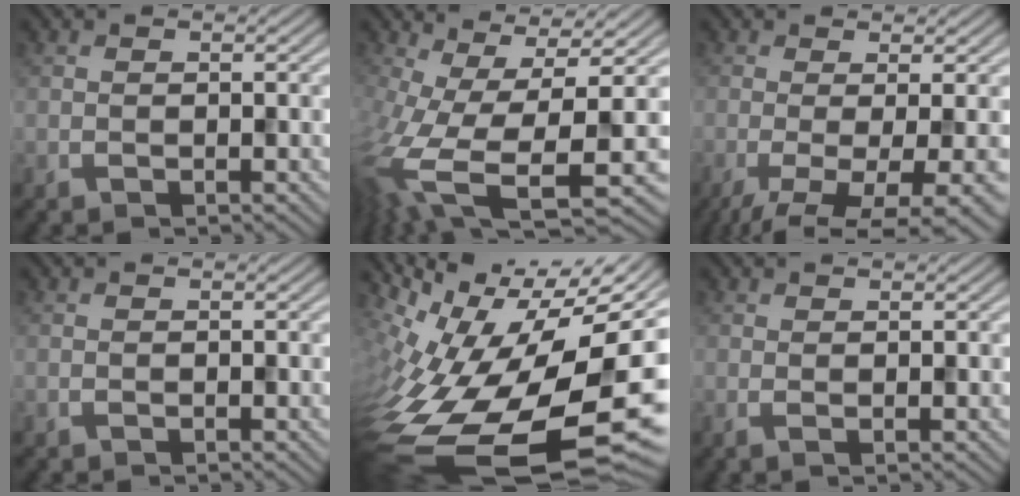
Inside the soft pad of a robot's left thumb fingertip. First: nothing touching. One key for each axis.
{"total": 12.8, "fx": -3.6, "fy": 4.2, "fz": 11.5, "tx": -0.260, "ty": -0.045, "tz": -0.040}
{"total": 7.9, "fx": -2.6, "fy": 2.3, "fz": 7.0, "tx": -0.101, "ty": -0.012, "tz": -0.028}
{"total": 0.0}
{"total": 17.3, "fx": -4.6, "fy": 8.3, "fz": 14.5, "tx": -0.250, "ty": -0.022, "tz": -0.052}
{"total": 0.9, "fx": 0.5, "fy": 0.2, "fz": 0.7, "tx": -0.009, "ty": -0.002, "tz": 0.009}